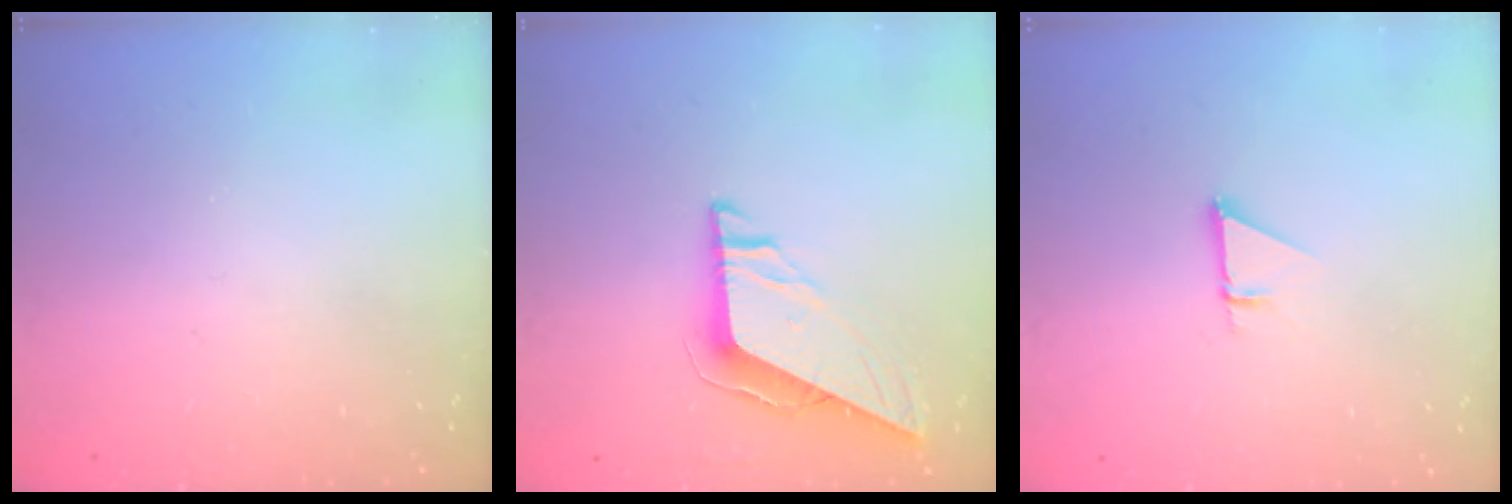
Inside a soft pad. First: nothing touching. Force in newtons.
{"total": 9.5, "press": 9.4, "slide": 0.9}
{"total": 1.0, "press": 1.0, "slide": 0.1}